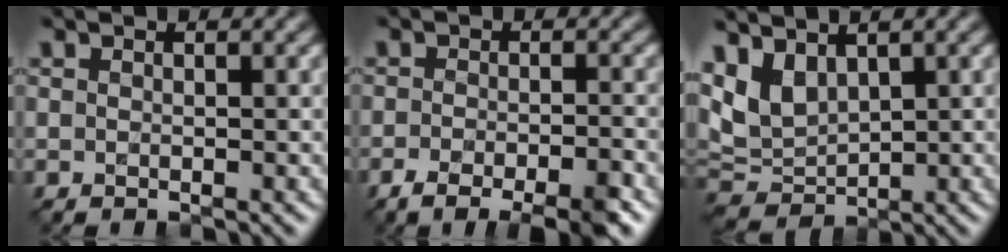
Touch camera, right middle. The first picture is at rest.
{"total": 6.0, "force": [-4.0, 1.5, 4.2], "torque": [-0.065, -0.009, -0.065]}
{"total": 5.0, "force": [2.3, 2.9, 3.3], "torque": [-0.074, -0.004, 0.046]}